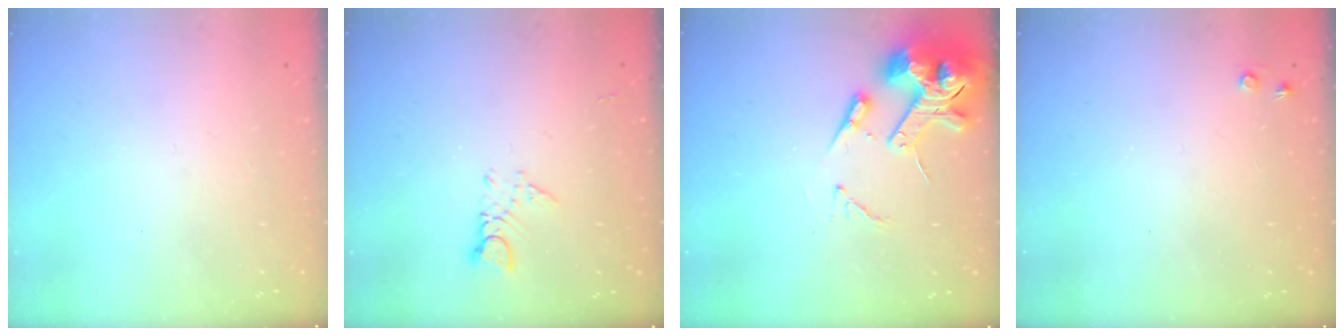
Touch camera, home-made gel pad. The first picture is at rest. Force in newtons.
{"total": 2.8, "press": 2.8, "slide": 0.2}
{"total": 14.2, "press": 14.0, "slide": 2.1}
{"total": 3.4, "press": 3.4, "slide": 0.5}